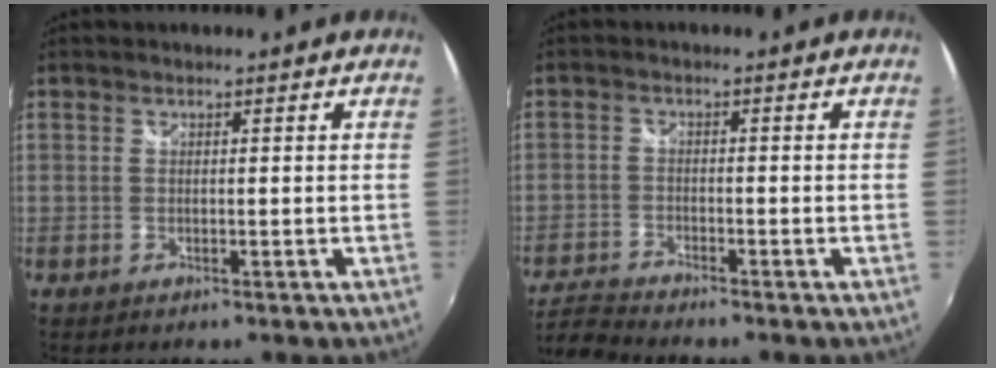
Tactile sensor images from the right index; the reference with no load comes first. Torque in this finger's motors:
{"motor_torque": [-0.07, -0.48, -0.36, -0.10]}